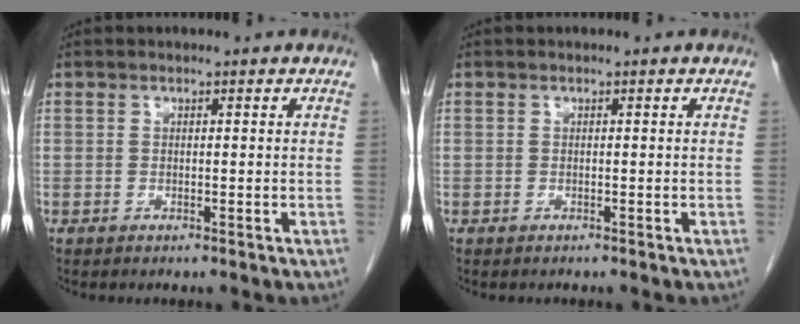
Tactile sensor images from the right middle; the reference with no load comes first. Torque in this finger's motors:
{"motor_torque": [-0.36, -0.03, 0.06, 0.01]}